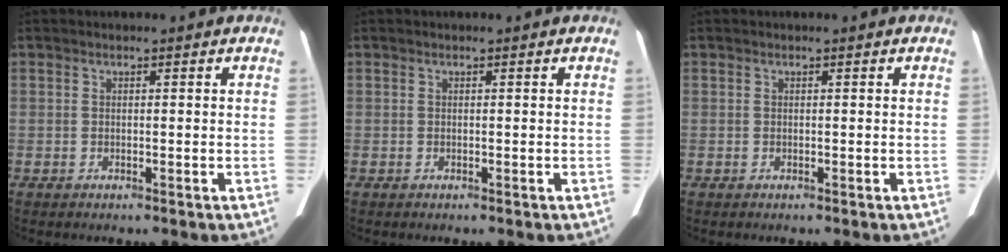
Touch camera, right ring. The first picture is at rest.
{"total": 0.0}
{"total": 0.0}